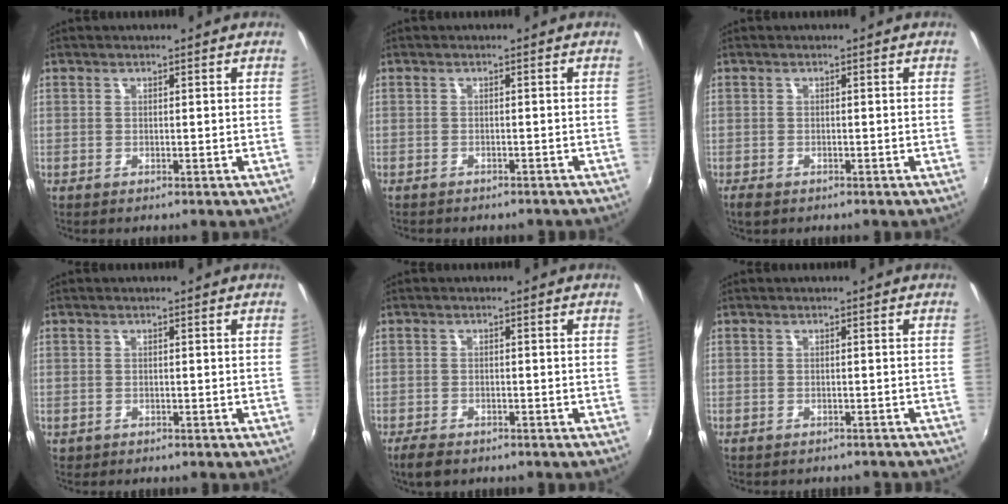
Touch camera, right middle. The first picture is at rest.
{"total": 3.6, "force": [-3.2, 1.1, 1.1], "torque": [-0.027, -0.012, -0.042]}
{"total": 2.1, "force": [-1.5, 1.1, 1.0], "torque": [-0.022, -0.009, -0.027]}
{"total": 0.8, "force": [-0.5, 0.6, 0.1], "torque": [-0.005, -0.003, -0.006]}
{"total": 3.8, "force": [-2.9, 1.5, 1.8], "torque": [-0.051, -0.013, -0.056]}
{"total": 3.9, "force": [-3.5, 1.3, 1.2], "torque": [-0.025, -0.012, -0.043]}